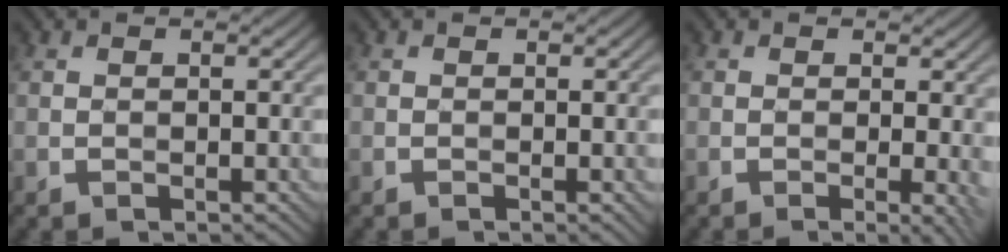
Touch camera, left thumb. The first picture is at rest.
{"total": 1.0, "force": [-0.3, 0.2, 1.0], "torque": [-0.015, -0.003, -0.005]}
{"total": 3.0, "force": [-0.4, 0.7, 2.8], "torque": [-0.046, -0.003, -0.010]}